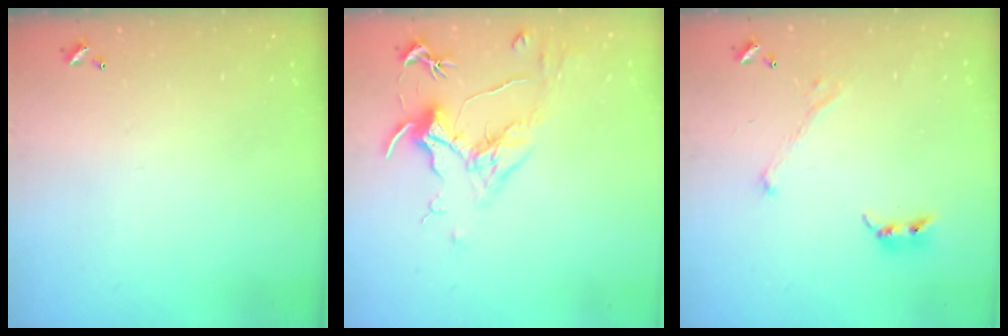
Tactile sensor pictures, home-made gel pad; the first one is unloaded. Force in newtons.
{"total": 1.6, "press": 1.4, "slide": 0.7}
{"total": 1.8, "press": 1.6, "slide": 0.9}